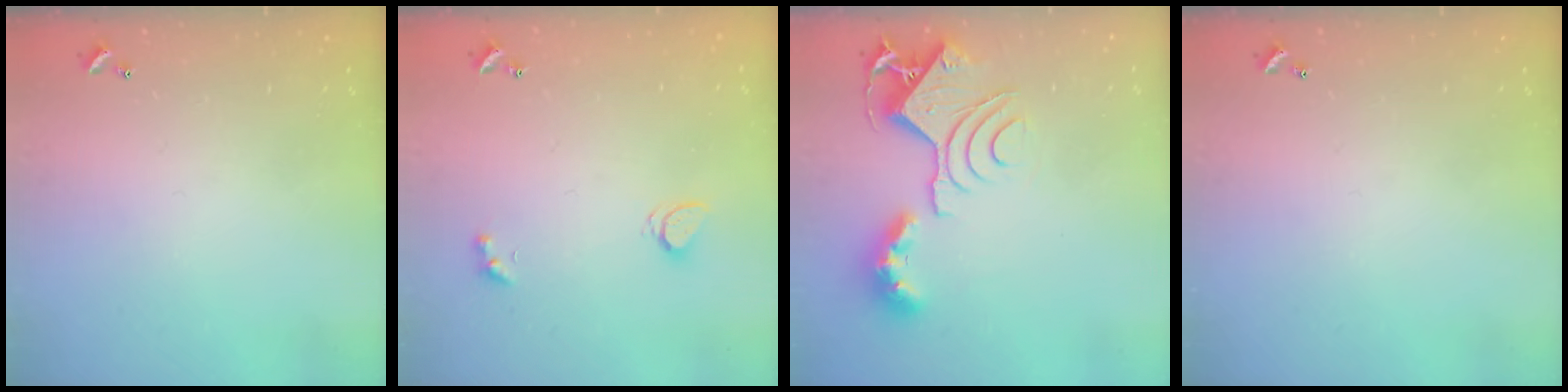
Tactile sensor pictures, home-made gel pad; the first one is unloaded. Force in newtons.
{"total": 1.6, "press": 1.6, "slide": 0.3}
{"total": 11.8, "press": 11.7, "slide": 1.6}
{"total": 0.0}